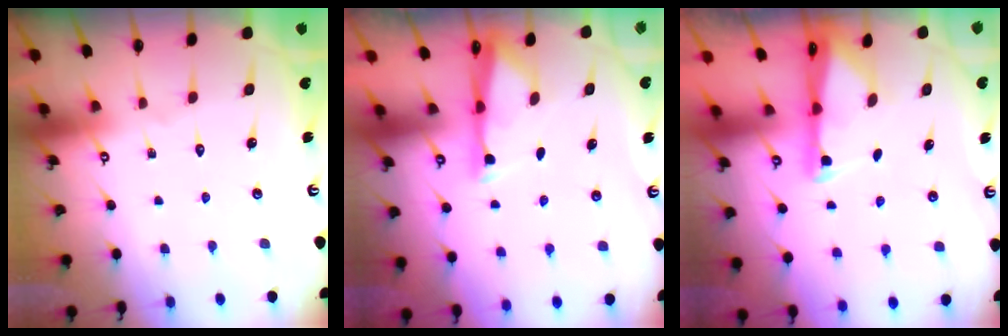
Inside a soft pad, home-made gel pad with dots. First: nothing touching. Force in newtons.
{"total": 3.0, "press": 2.9, "slide": 0.5}
{"total": 1.9, "press": 1.9, "slide": 0.4}